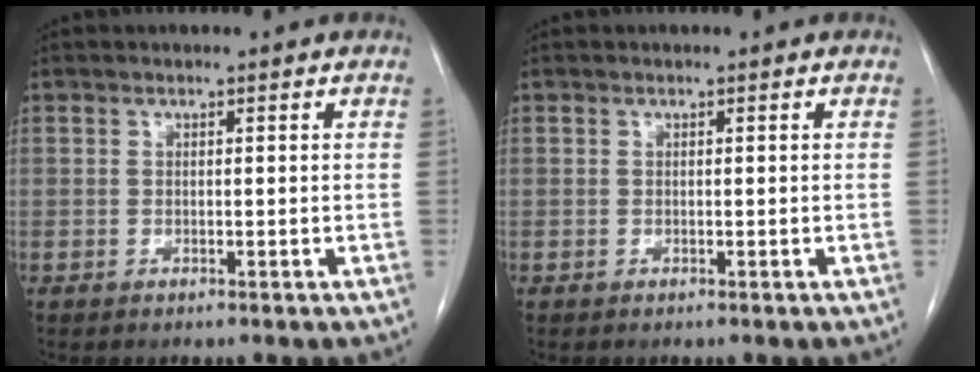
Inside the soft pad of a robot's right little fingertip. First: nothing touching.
{"total": 0.0}